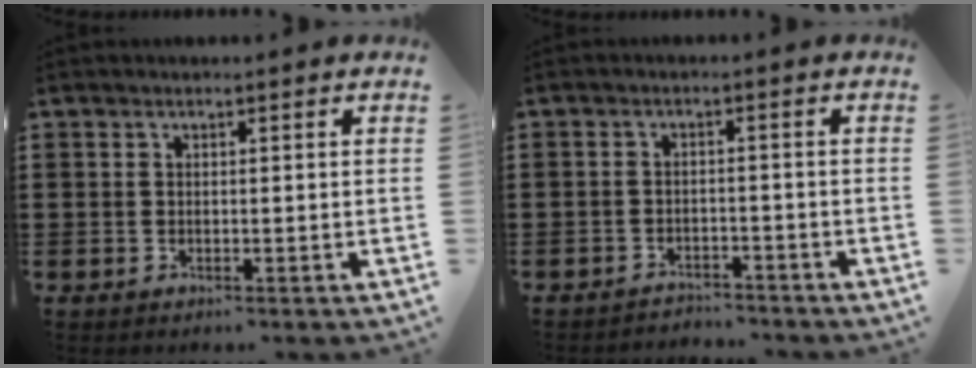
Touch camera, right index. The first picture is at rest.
{"total": 2.5, "force": [-2.5, 0.2, -0.1], "torque": [-0.008, -0.002, -0.054]}